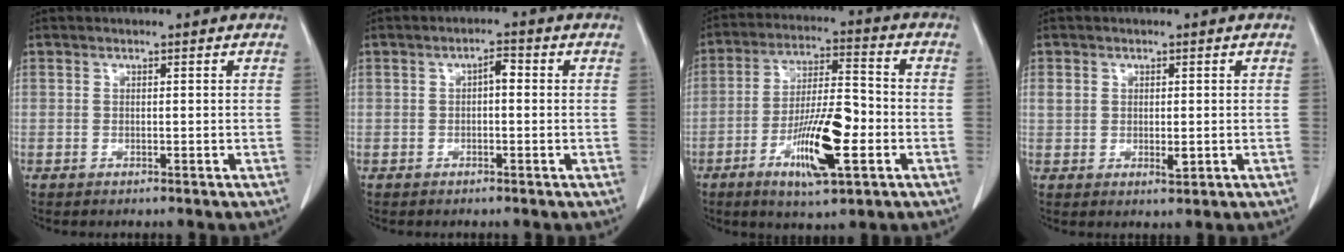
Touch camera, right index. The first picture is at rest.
{"total": 2.1, "force": [0.1, 0.8, 1.9], "torque": [-0.029, 0.008, 0.000]}
{"total": 12.8, "force": [-4.6, 2.6, 11.7], "torque": [-0.216, -0.007, -0.077]}
{"total": 3.0, "force": [0.1, 1.8, 2.4], "torque": [-0.041, -0.001, 0.008]}